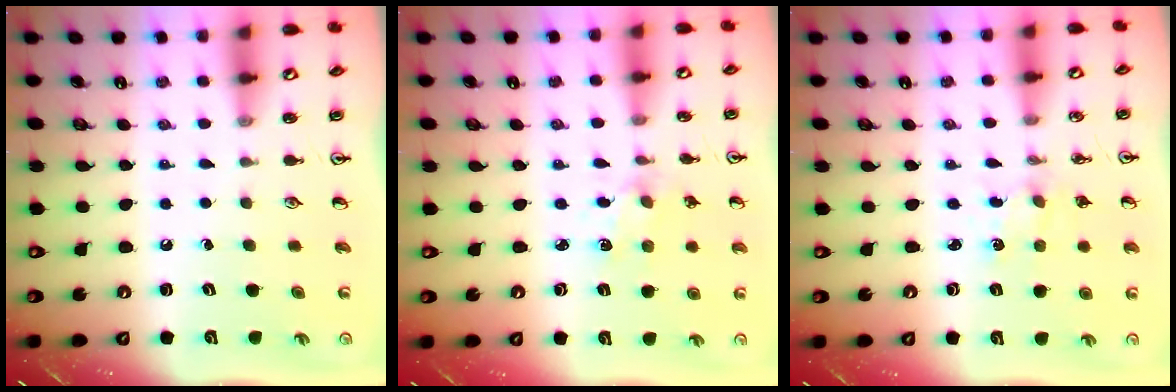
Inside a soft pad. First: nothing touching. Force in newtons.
{"total": 2.0, "press": 2.0, "slide": 0.4}
{"total": 1.2, "press": 1.2, "slide": 0.2}